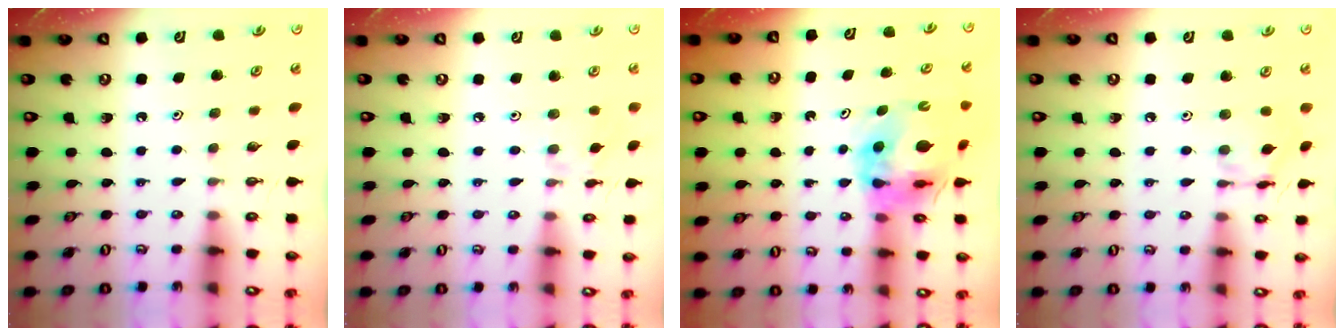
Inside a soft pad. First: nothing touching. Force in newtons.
{"total": 3.0, "press": 3.0, "slide": 0.3}
{"total": 12.0, "press": 11.9, "slide": 1.4}
{"total": 10.3, "press": 10.3, "slide": 0.6}